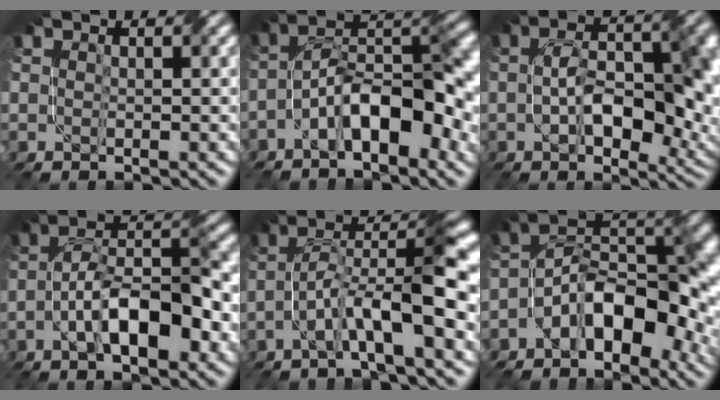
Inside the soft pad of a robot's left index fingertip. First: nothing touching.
{"total": 9.1, "force": [-3.6, 3.6, 7.5], "torque": [-0.116, 0.022, -0.070]}
{"total": 11.0, "force": [-0.8, 5.2, 9.7], "torque": [-0.145, 0.001, -0.009]}
{"total": 8.9, "force": [-3.2, 3.2, 7.7], "torque": [-0.122, 0.022, -0.059]}
{"total": 8.0, "force": [-2.8, 1.4, 7.4], "torque": [-0.129, 0.024, -0.052]}
{"total": 11.0, "force": [-4.2, 5.5, 8.5], "torque": [-0.122, 0.015, -0.081]}